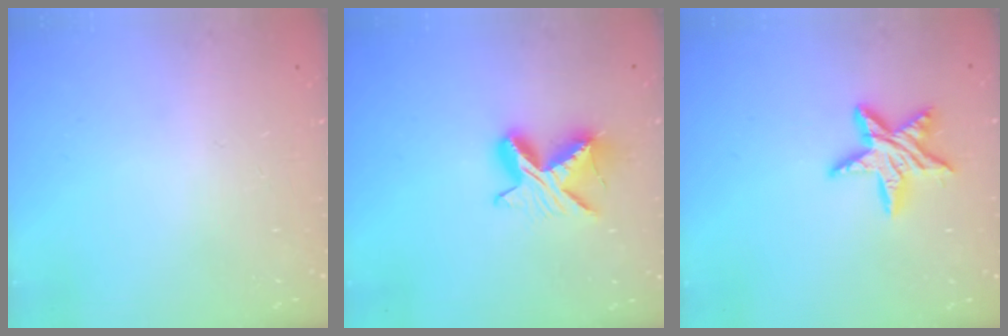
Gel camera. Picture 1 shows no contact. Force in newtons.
{"total": 9.6, "press": 9.6, "slide": 0.5}
{"total": 11.9, "press": 11.9, "slide": 0.7}